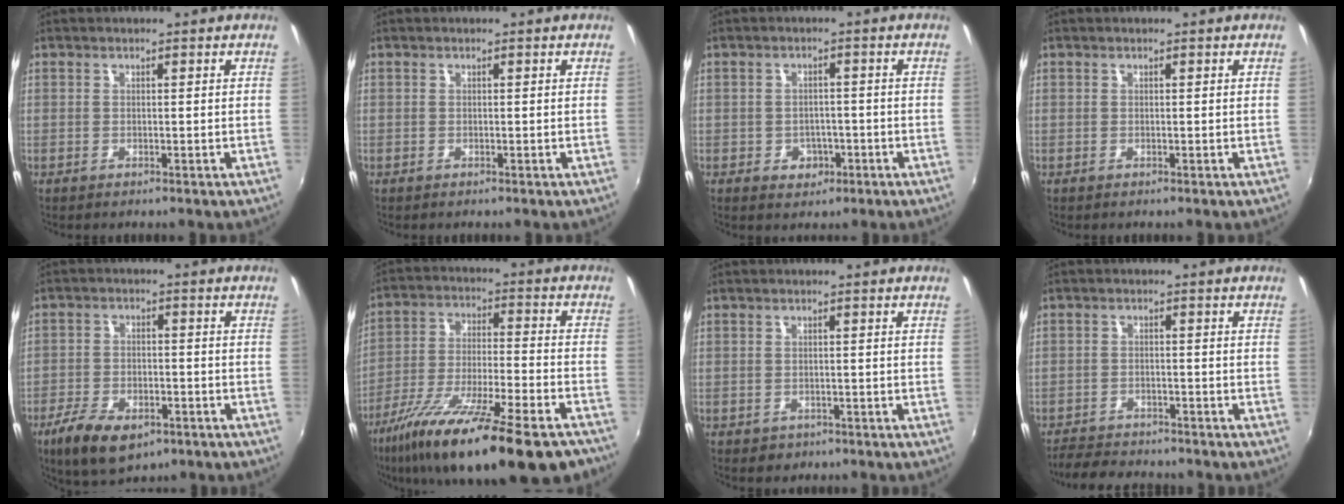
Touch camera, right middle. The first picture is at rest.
{"total": 0.0}
{"total": 4.1, "force": [-1.6, 3.5, 1.4], "torque": [-0.034, 0.002, -0.016]}
{"total": 0.0}
{"total": 12.2, "force": [-7.4, 6.0, 7.7], "torque": [-0.174, -0.027, -0.116]}
{"total": 26.4, "force": [-19.3, 5.5, 17.2], "torque": [-0.297, -0.071, -0.300]}
{"total": 2.3, "force": [-1.1, 1.9, 0.7], "torque": [-0.019, -0.005, -0.011]}
{"total": 6.8, "force": [-6.3, 2.2, 1.6], "torque": [-0.058, -0.003, -0.102]}